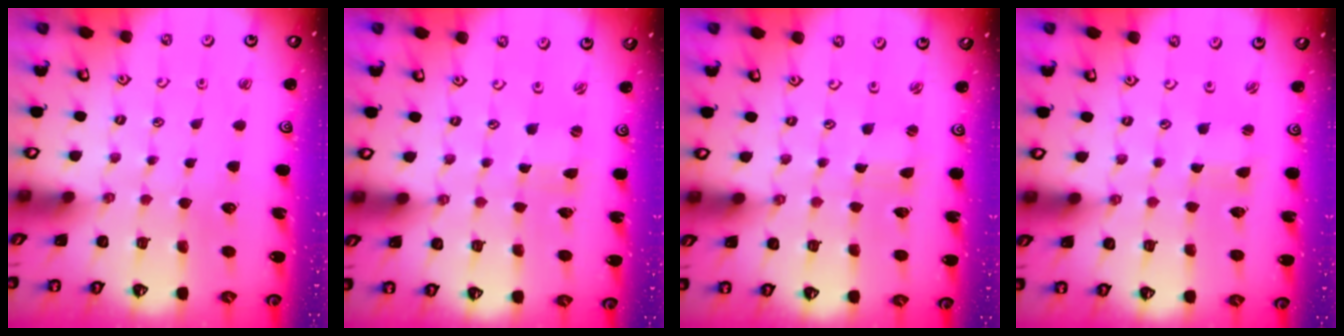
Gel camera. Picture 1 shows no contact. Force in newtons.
{"total": 0.0}
{"total": 0.5, "press": 0.5, "slide": 0.1}
{"total": 0.9, "press": 0.9, "slide": 0.1}